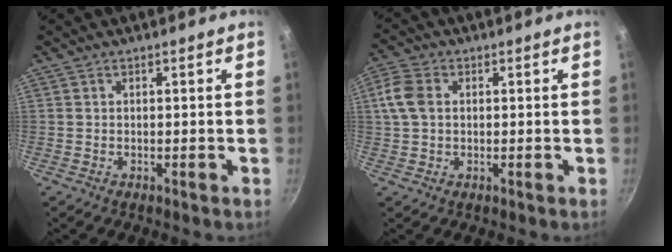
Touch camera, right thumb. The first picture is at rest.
{"total": 5.8, "force": [0.9, 4.2, 3.9], "torque": [-0.076, 0.007, 0.010]}